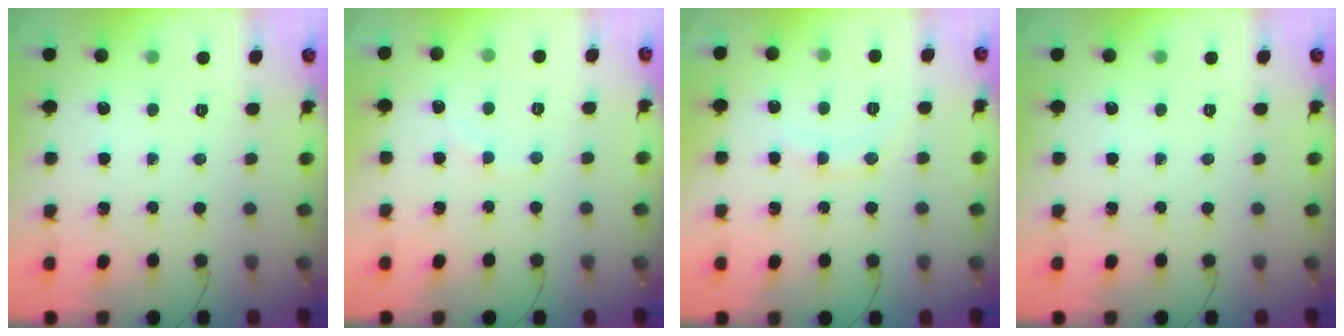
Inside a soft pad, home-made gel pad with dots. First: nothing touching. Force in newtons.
{"total": 4.1, "press": 4.0, "slide": 0.6}
{"total": 7.1, "press": 6.9, "slide": 1.4}
{"total": 0.0}